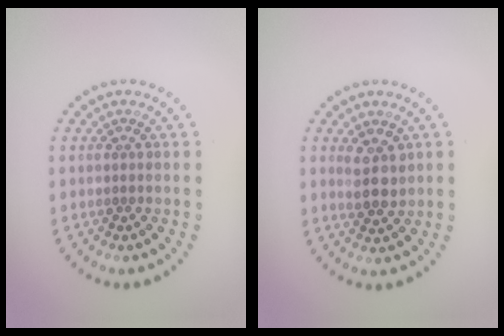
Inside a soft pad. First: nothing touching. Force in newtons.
{"total": 2.8, "press": 2.6, "slide": 1.1}